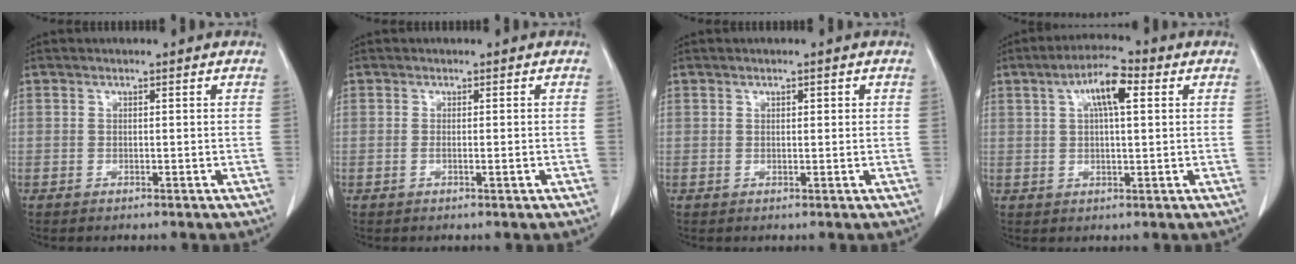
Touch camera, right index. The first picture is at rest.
{"total": 1.4, "force": [-0.3, 0.3, 1.4], "torque": [-0.028, 0.004, 0.000]}
{"total": 1.6, "force": [0.5, 0.7, 1.3], "torque": [-0.025, 0.001, 0.010]}
{"total": 7.3, "force": [2.4, 2.0, 6.6], "torque": [-0.122, 0.017, 0.041]}